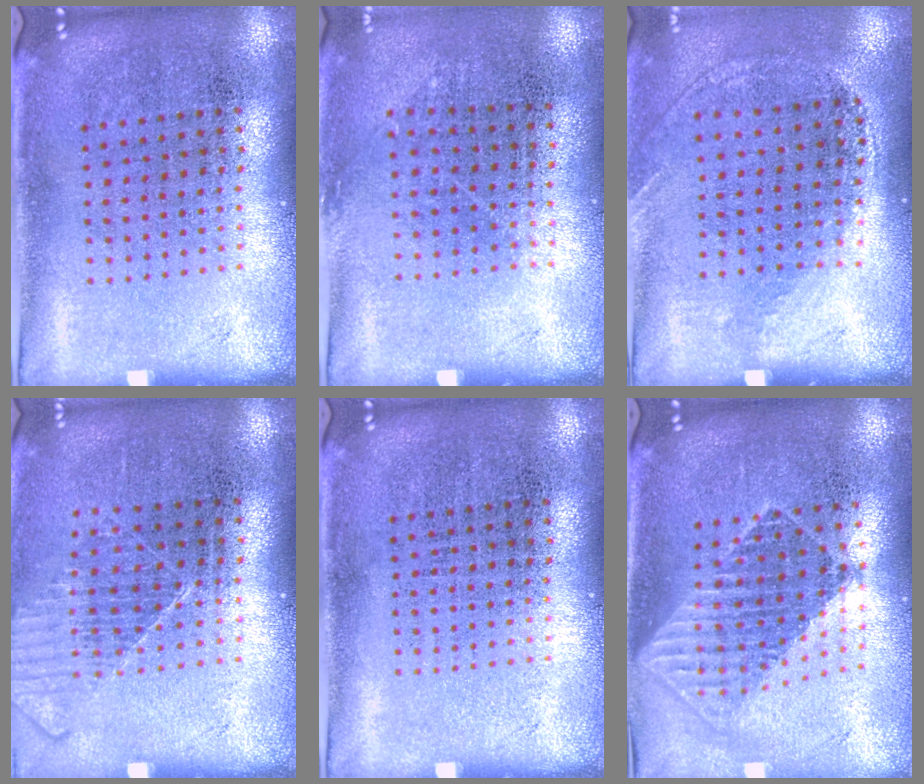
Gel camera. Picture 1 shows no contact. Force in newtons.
{"total": 0.8, "press": 0.6, "slide": 0.5}
{"total": 1.2, "press": 1.0, "slide": 0.8}
{"total": 1.1, "press": 1.1, "slide": 0.1}
{"total": 0.0}
{"total": 1.7, "press": 1.4, "slide": 1.0}